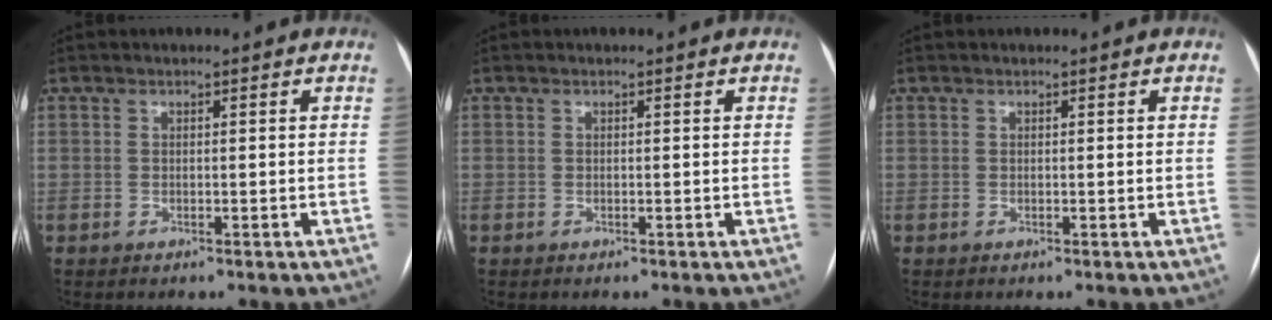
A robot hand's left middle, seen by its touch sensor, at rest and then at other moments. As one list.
[{"total": 0.0}, {"total": 0.0}]